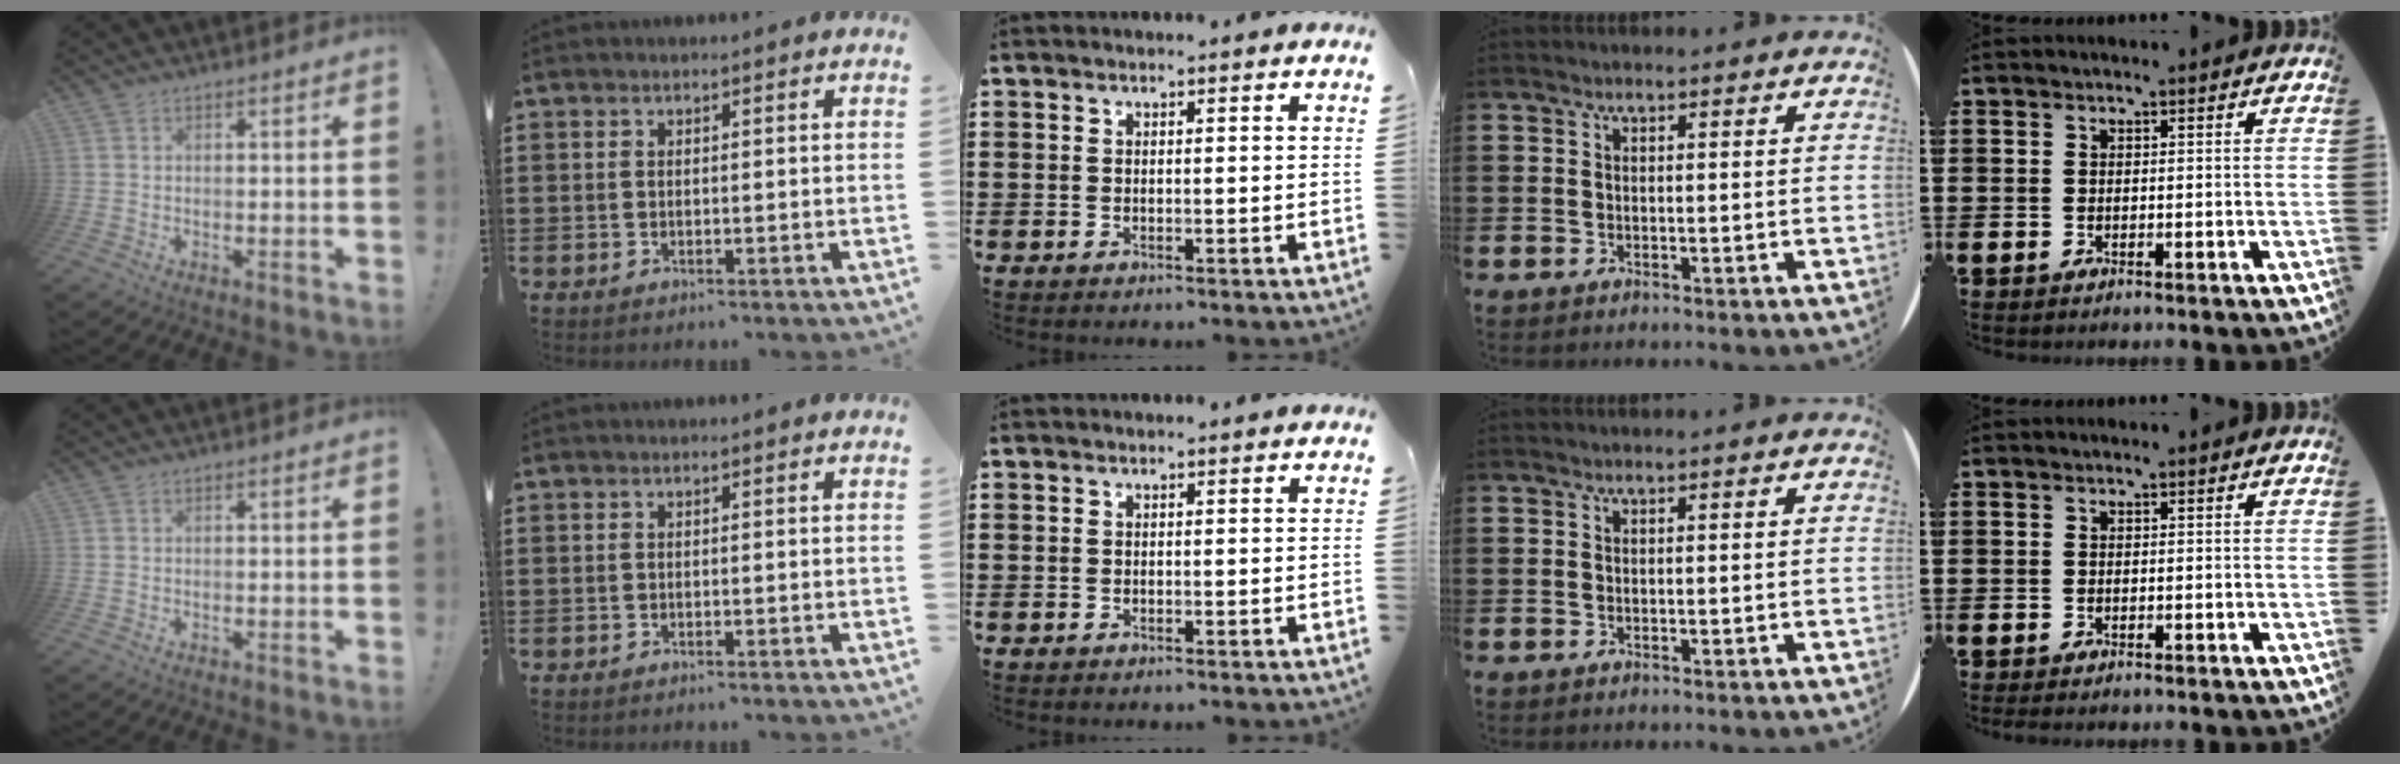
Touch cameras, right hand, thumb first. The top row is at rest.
{}